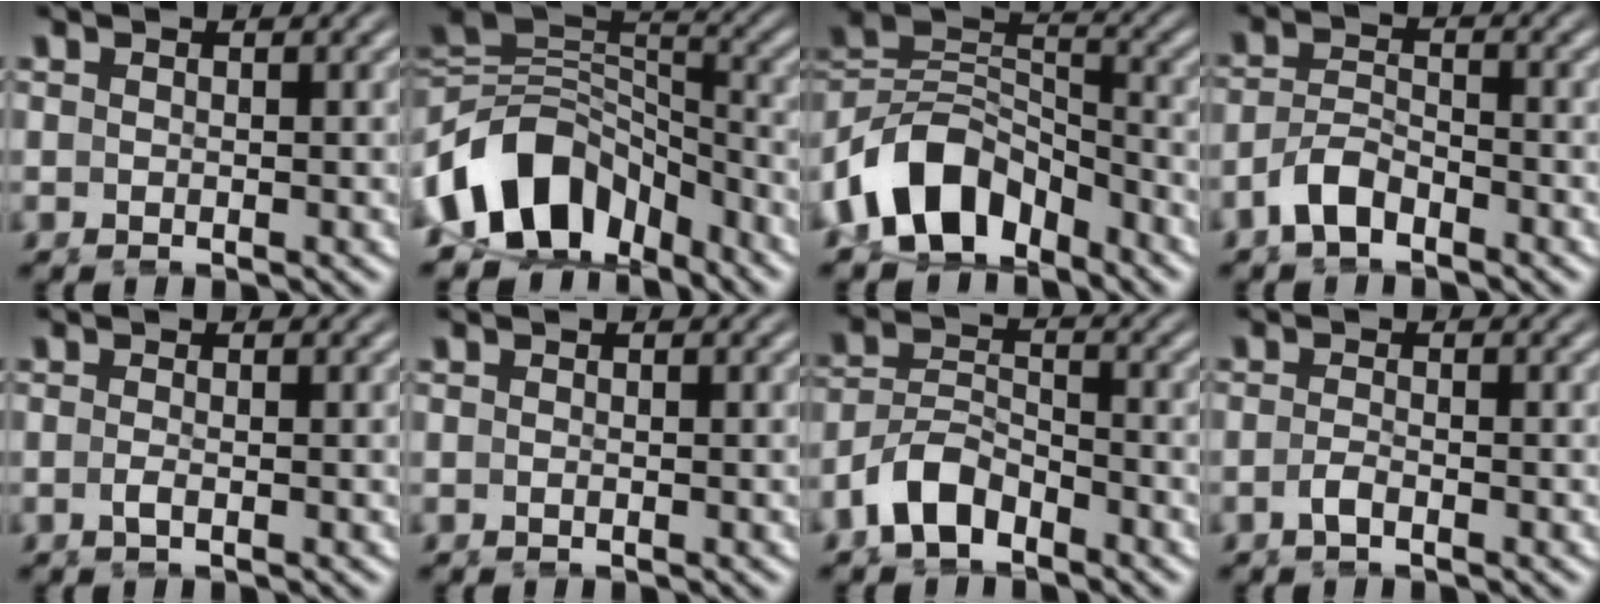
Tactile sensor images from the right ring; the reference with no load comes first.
{"total": 12.0, "force": [-4.1, 8.9, 6.9], "torque": [-0.139, -0.041, -0.059]}
{"total": 9.1, "force": [-4.2, 6.4, 4.9], "torque": [-0.096, -0.029, -0.063]}
{"total": 3.3, "force": [-2.4, 1.6, 1.7], "torque": [-0.029, -0.007, -0.039]}
{"total": 0.9, "force": [-0.7, -0.3, 0.6], "torque": [-0.012, -0.003, -0.010]}
{"total": 0.0}
{"total": 4.8, "force": [-3.2, 2.8, 2.2], "torque": [-0.047, -0.011, -0.053]}
{"total": 1.3, "force": [-1.1, -0.2, 0.6], "torque": [-0.009, -0.001, -0.020]}